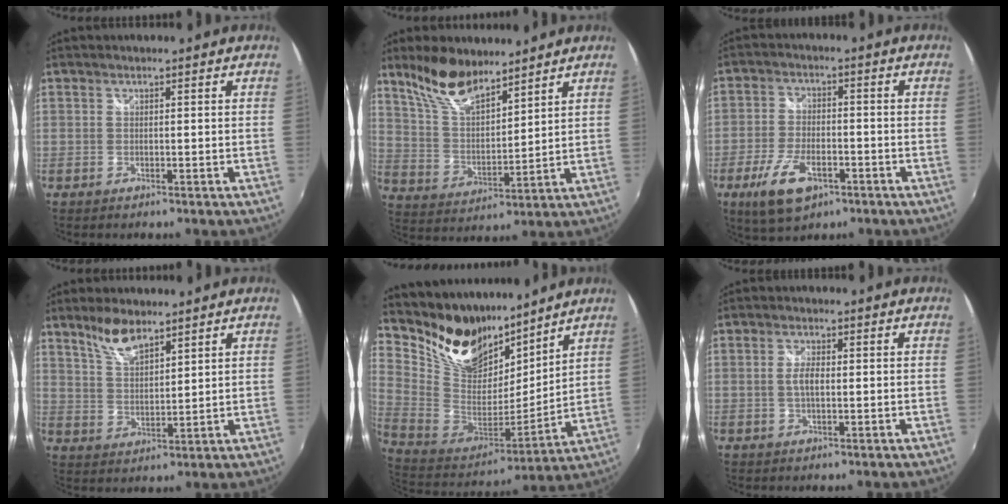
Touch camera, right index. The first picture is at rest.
{"total": 11.6, "force": [9.1, 4.0, 5.9], "torque": [-0.118, 0.012, 0.183]}
{"total": 10.4, "force": [-5.3, 5.0, 7.4], "torque": [-0.165, -0.014, -0.093]}
{"total": 6.8, "force": [5.2, 2.1, 3.7], "torque": [-0.068, 0.004, 0.106]}
{"total": 19.2, "force": [14.8, 9.7, 7.6], "torque": [-0.194, 0.000, 0.289]}
{"total": 2.6, "force": [0.0, 1.0, 2.4], "torque": [-0.047, 0.001, -0.003]}